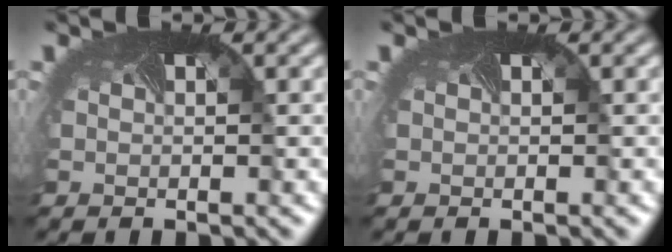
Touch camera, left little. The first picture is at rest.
{"total": 0.0}